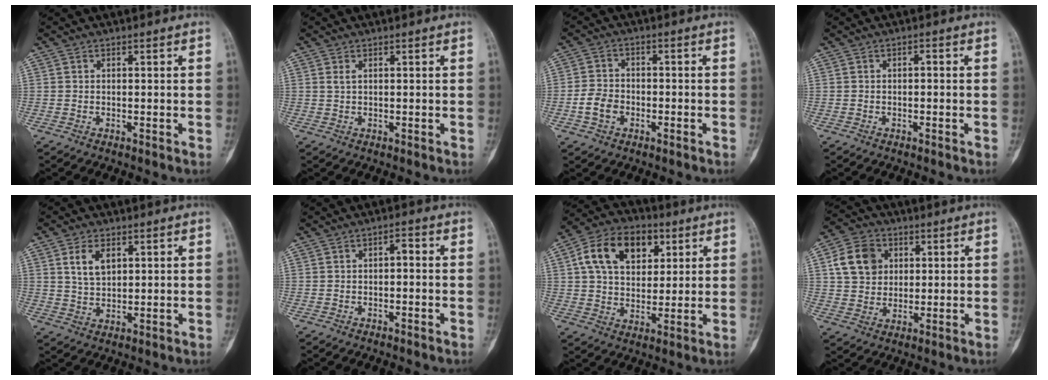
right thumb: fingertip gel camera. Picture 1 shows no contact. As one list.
[{"total": 0.8, "force": [0.4, 0.3, 0.6], "torque": [-0.015, 0.005, 0.010]}, {"total": 5.0, "force": [-1.9, 3.6, 2.9], "torque": [-0.048, 0.017, -0.038]}, {"total": 0.8, "force": [-0.1, 0.4, 0.7], "torque": [-0.007, 0.005, -0.005]}, {"total": 5.3, "force": [2.2, 3.1, 3.7], "torque": [-0.057, -0.010, 0.044]}, {"total": 1.8, "force": [-0.2, 0.9, 1.5], "torque": [-0.017, 0.013, -0.009]}, {"total": 14.9, "force": [5.3, 9.9, 9.8], "torque": [-0.143, 0.001, 0.088]}, {"total": 9.4, "force": [2.7, 7.7, 4.6], "torque": [-0.059, 0.000, 0.047]}]